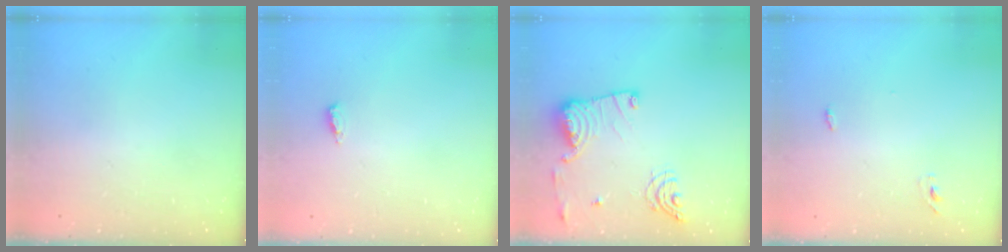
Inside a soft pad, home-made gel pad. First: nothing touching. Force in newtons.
{"total": 2.7, "press": 2.5, "slide": 1.0}
{"total": 13.9, "press": 13.9, "slide": 0.8}
{"total": 2.9, "press": 2.7, "slide": 1.0}